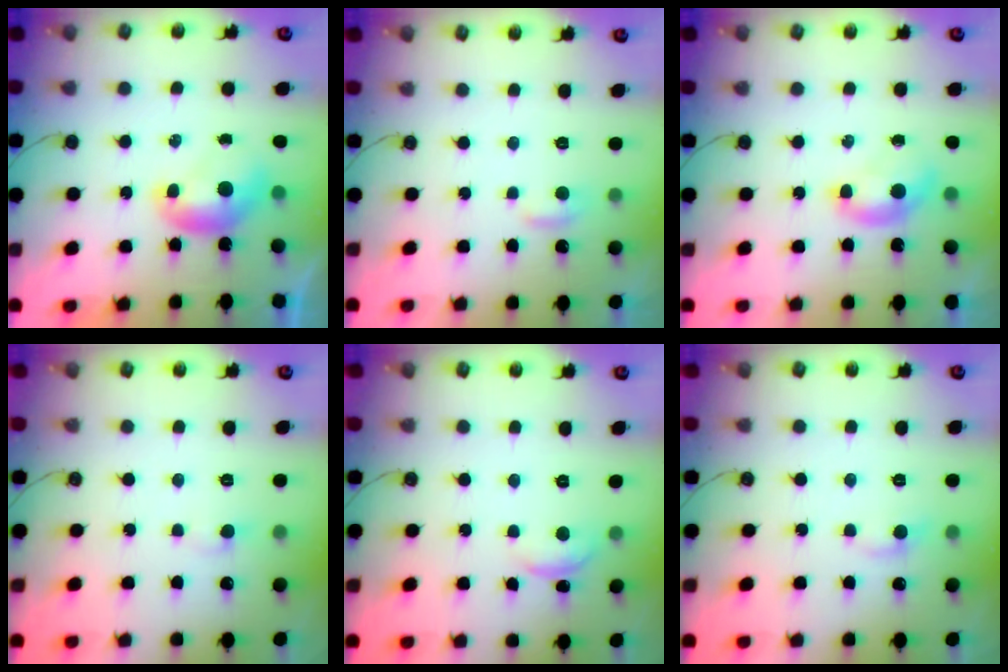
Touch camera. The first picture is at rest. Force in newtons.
{"total": 2.2, "press": 2.2, "slide": 0.3}
{"total": 1.2, "press": 1.1, "slide": 0.5}
{"total": 0.6, "press": 0.5, "slide": 0.4}
{"total": 0.6, "press": 0.1, "slide": 0.6}
{"total": 0.0}